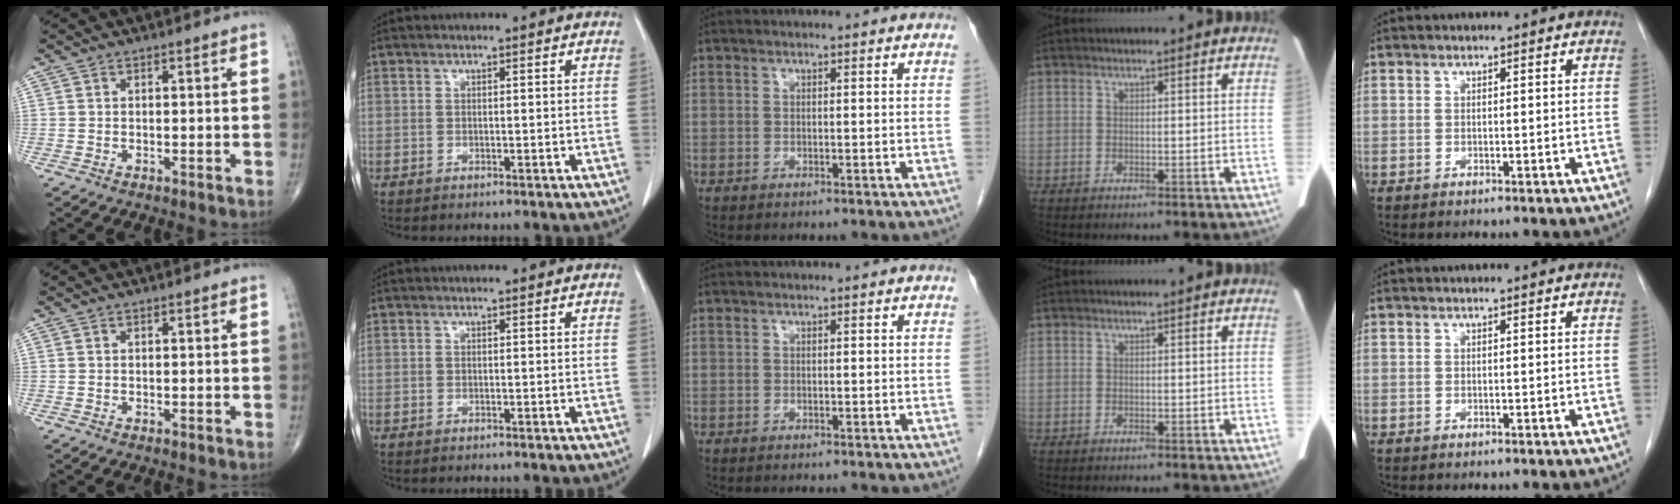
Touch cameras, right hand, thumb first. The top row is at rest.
{}